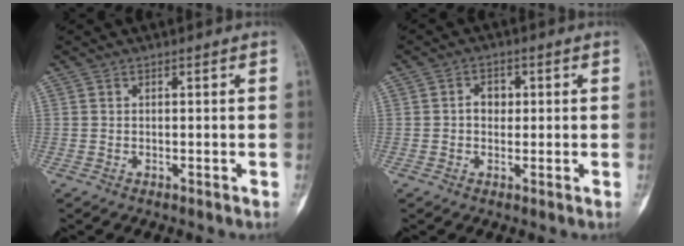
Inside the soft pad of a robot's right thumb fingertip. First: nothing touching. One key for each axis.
{"total": 3.1, "fx": 0.2, "fy": 2.5, "fz": 1.8, "tx": -0.013, "ty": 0.007, "tz": 0.000}